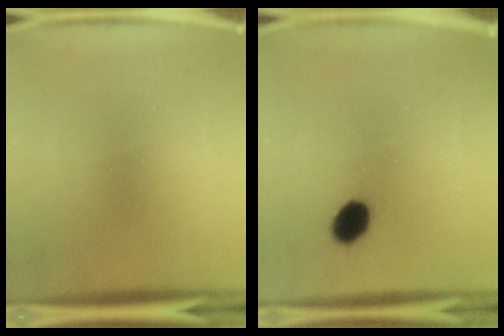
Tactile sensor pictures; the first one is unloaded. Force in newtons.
{"total": 5.4}